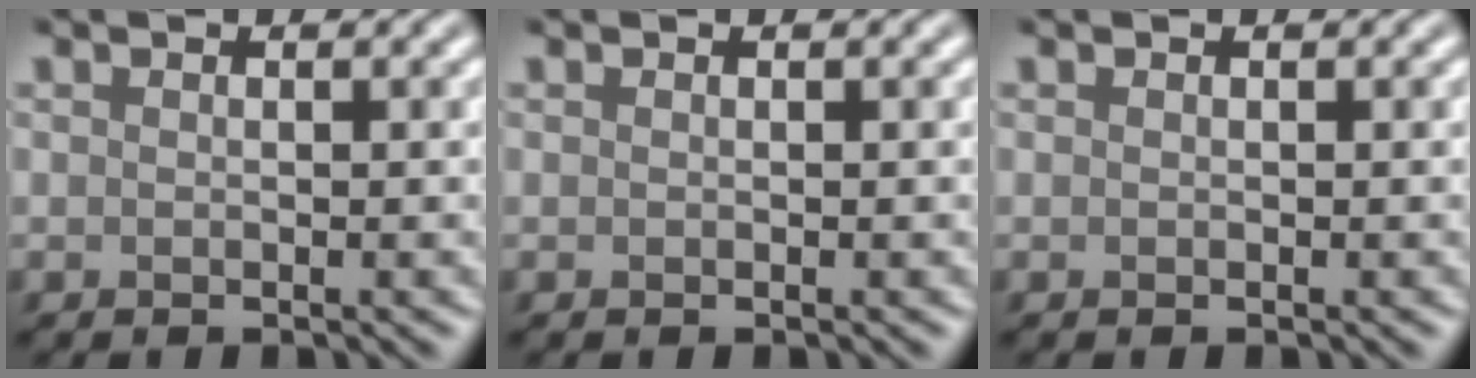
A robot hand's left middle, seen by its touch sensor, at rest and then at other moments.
{"total": 0.0}
{"total": 0.0}